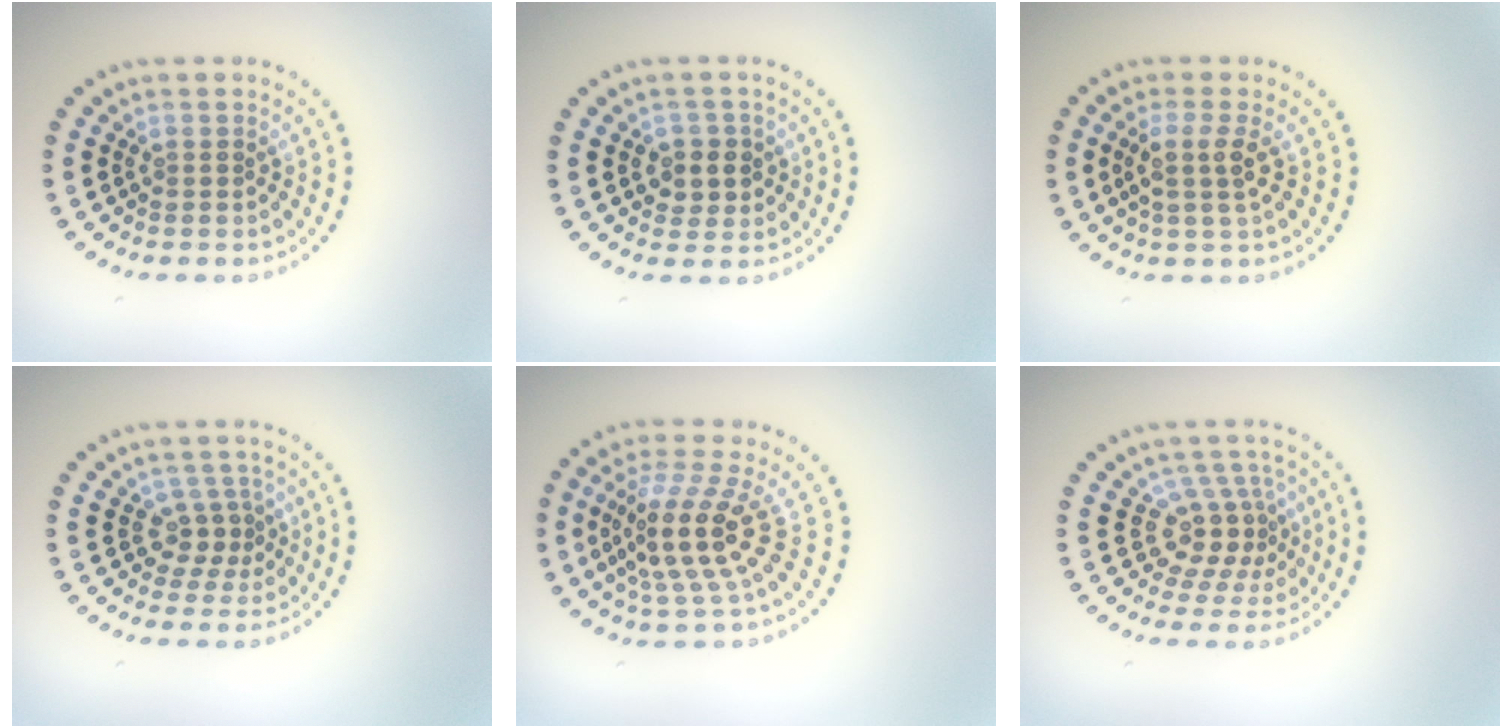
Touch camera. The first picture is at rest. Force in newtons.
{"total": 2.4, "press": 2.3, "slide": 0.8}
{"total": 2.3, "press": 1.9, "slide": 1.3}
{"total": 2.5, "press": 1.8, "slide": 1.7}
{"total": 5.1, "press": 4.1, "slide": 3.0}
{"total": 3.7, "press": 2.7, "slide": 2.6}